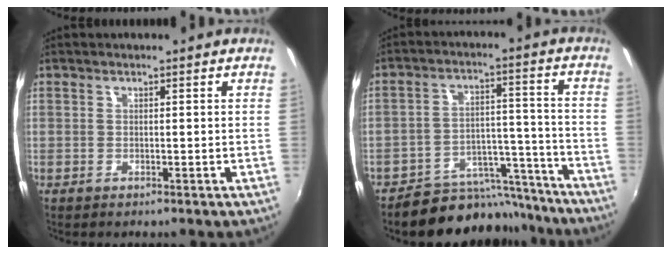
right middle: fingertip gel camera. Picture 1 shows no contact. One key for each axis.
{"total": 13.5, "fx": -12.4, "fy": 5.2, "fz": 1.3, "tx": -0.018, "ty": 0.051, "tz": -0.170}